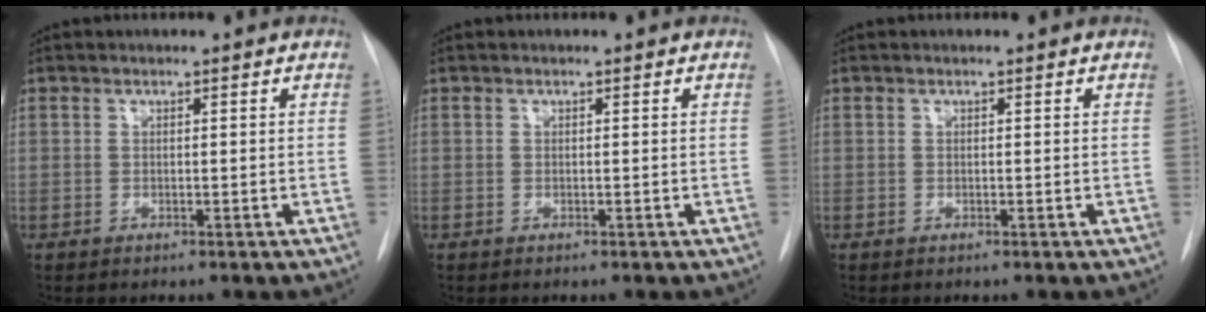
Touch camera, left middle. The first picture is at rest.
{"total": 0.0}
{"total": 0.0}